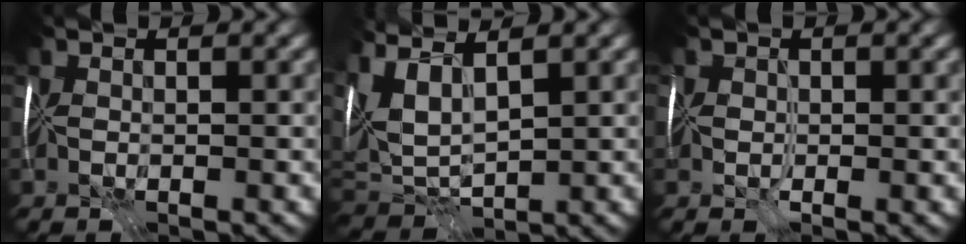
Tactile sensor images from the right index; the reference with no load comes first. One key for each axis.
{"total": 4.8, "fx": 1.9, "fy": 1.7, "fz": 4.0, "tx": -0.105, "ty": -0.001, "tz": 0.039}
{"total": 0.5, "fx": -0.4, "fy": 0.3, "fz": 0.0, "tx": 0.005, "ty": -0.002, "tz": -0.007}